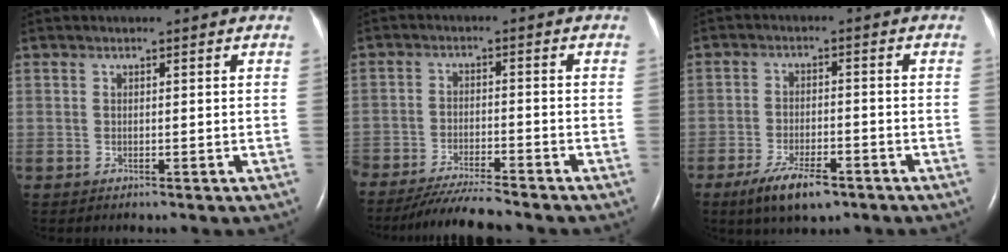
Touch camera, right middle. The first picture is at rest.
{"total": 8.8, "force": [-8.0, 0.0, 3.6], "torque": [-0.055, -0.025, -0.135]}
{"total": 7.5, "force": [-4.9, 2.3, 5.1], "torque": [-0.103, -0.009, -0.080]}